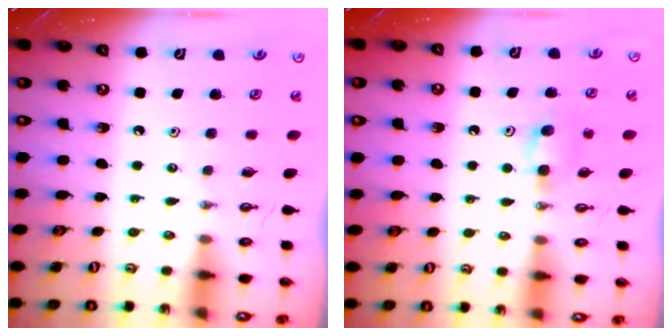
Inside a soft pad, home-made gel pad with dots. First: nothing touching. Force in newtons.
{"total": 5.6, "press": 5.5, "slide": 1.3}